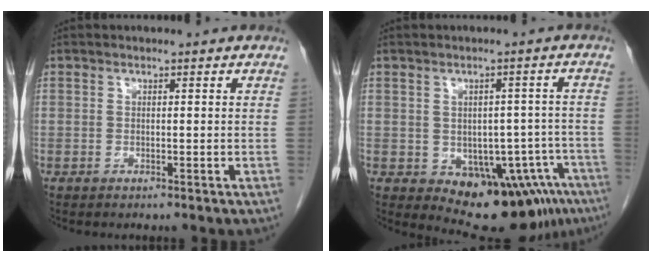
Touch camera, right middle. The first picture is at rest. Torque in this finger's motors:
{"motor_torque": [1.08, -1.06, 0.14, 0.07]}